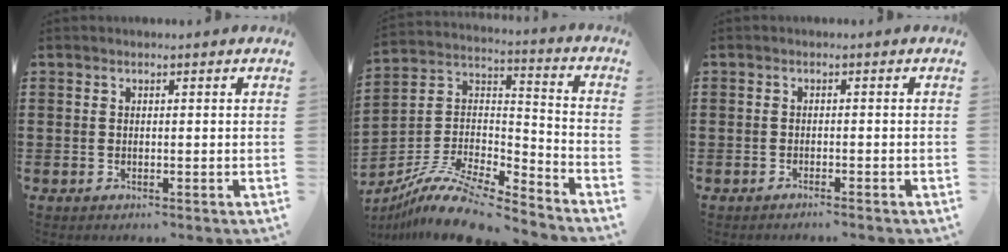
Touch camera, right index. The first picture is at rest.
{"total": 11.8, "force": [-9.6, 2.8, 6.3], "torque": [-0.130, 0.023, -0.190]}
{"total": 1.0, "force": [-1.0, -0.2, 0.2], "torque": [-0.006, -0.001, -0.019]}